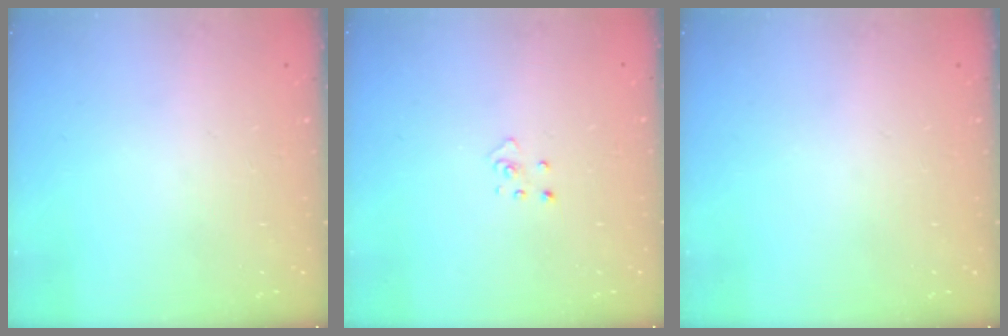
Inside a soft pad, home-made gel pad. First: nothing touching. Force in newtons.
{"total": 2.9, "press": 2.9, "slide": 0.2}
{"total": 0.0}